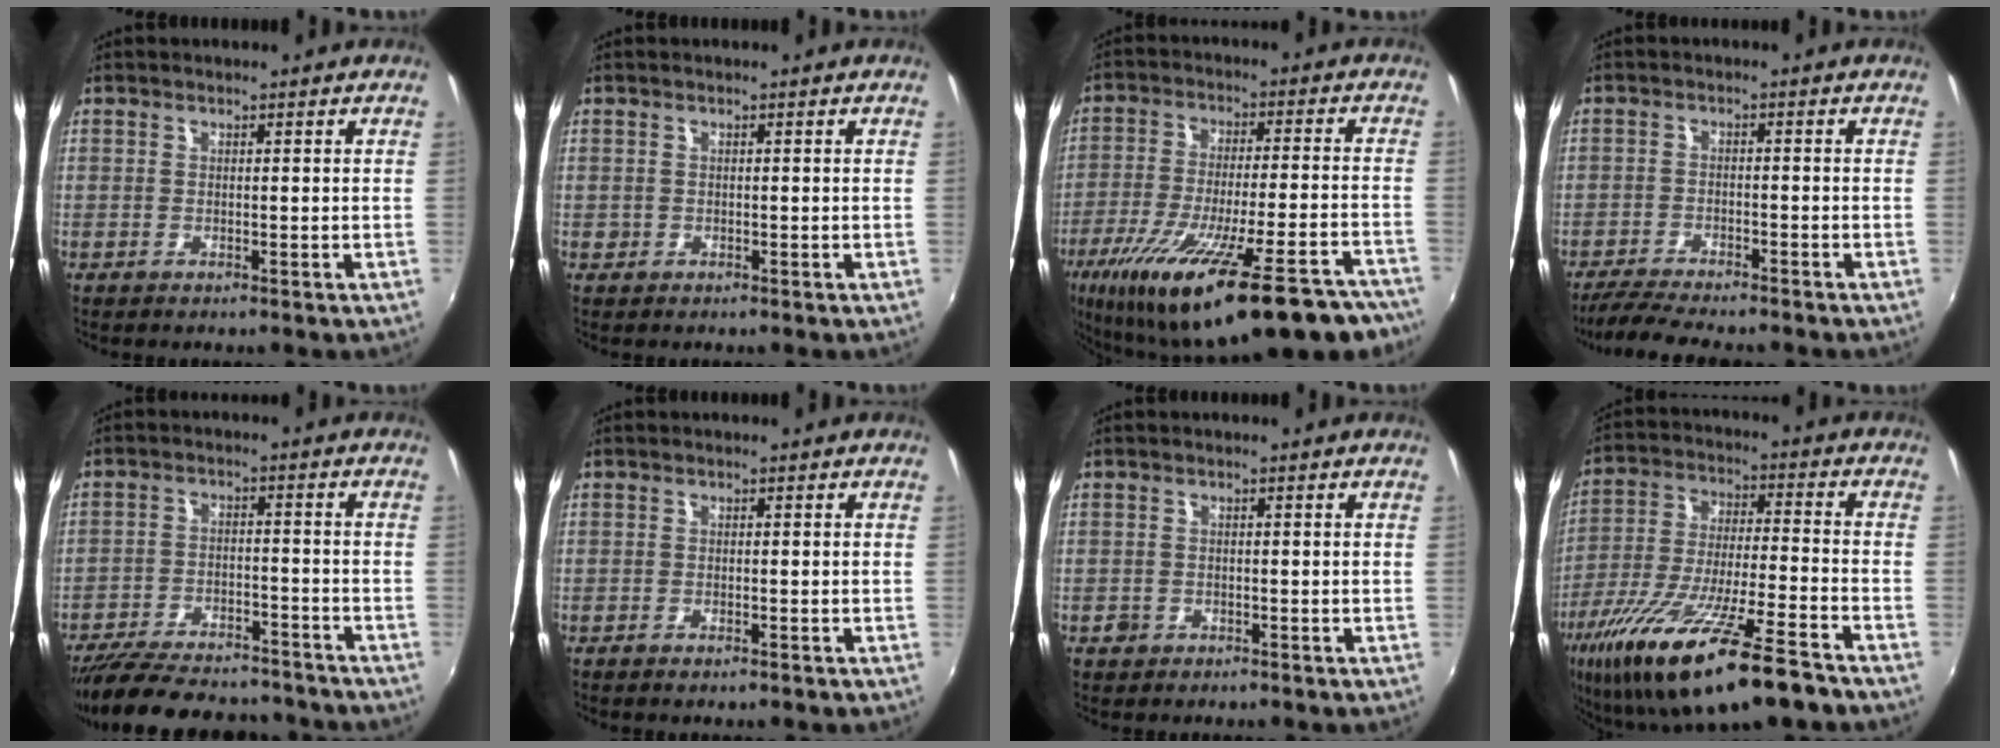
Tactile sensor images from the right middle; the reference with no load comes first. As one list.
[{"total": 1.0, "force": [-0.3, 1.0, 0.2], "torque": [-0.003, -0.004, -0.004]}, {"total": 28.9, "force": [-21.1, 6.7, 18.6], "torque": [-0.316, -0.068, -0.303]}, {"total": 7.3, "force": [-6.6, 1.0, 3.0], "torque": [-0.084, -0.013, -0.112]}, {"total": 20.4, "force": [-17.7, 5.9, 8.2], "torque": [-0.172, -0.009, -0.250]}, {"total": 1.4, "force": [-1.1, 0.5, 0.7], "torque": [-0.014, -0.003, -0.017]}, {"total": 1.8, "force": [-0.9, 1.5, 0.4], "torque": [-0.010, -0.002, -0.012]}, {"total": 23.6, "force": [-16.2, 3.7, 16.7], "torque": [-0.314, -0.061, -0.273]}]